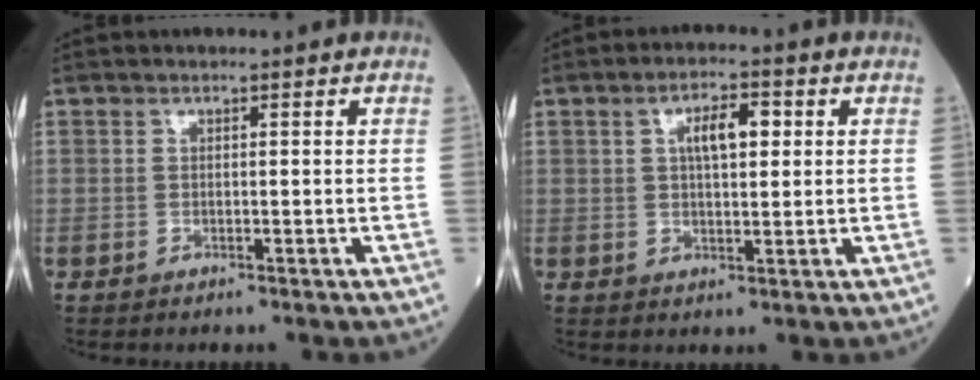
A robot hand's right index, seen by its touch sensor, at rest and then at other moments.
{"total": 5.3, "force": [1.5, 1.9, 4.7], "torque": [-0.080, 0.010, 0.025]}